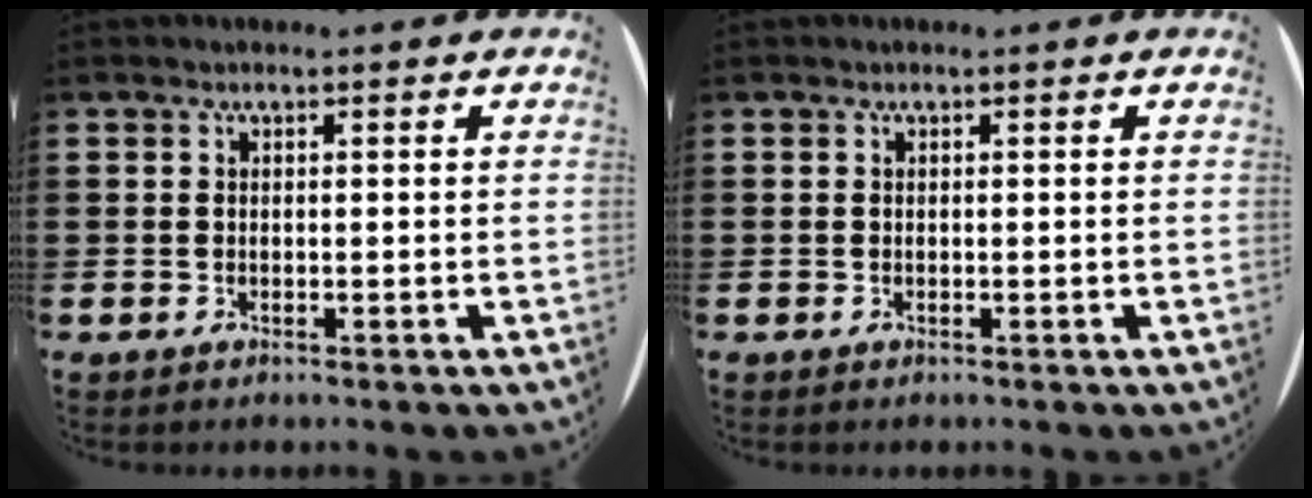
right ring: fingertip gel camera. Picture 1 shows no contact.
{"total": 0.0}